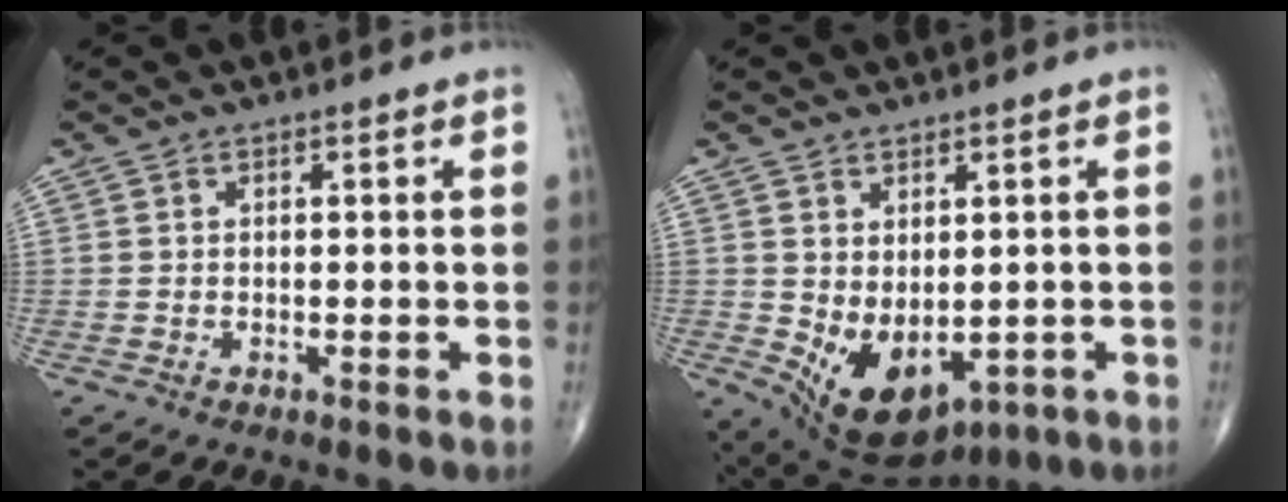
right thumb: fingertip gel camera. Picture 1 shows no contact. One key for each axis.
{"total": 11.0, "fx": -1.8, "fy": 6.7, "fz": 8.5, "tx": -0.119, "ty": -0.007, "tz": 0.003}